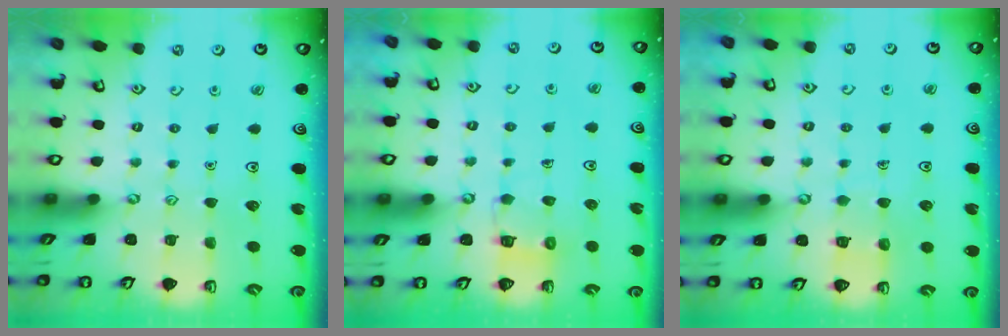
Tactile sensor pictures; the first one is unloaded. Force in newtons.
{"total": 6.3, "press": 6.3, "slide": 0.6}
{"total": 5.3, "press": 5.3, "slide": 0.5}